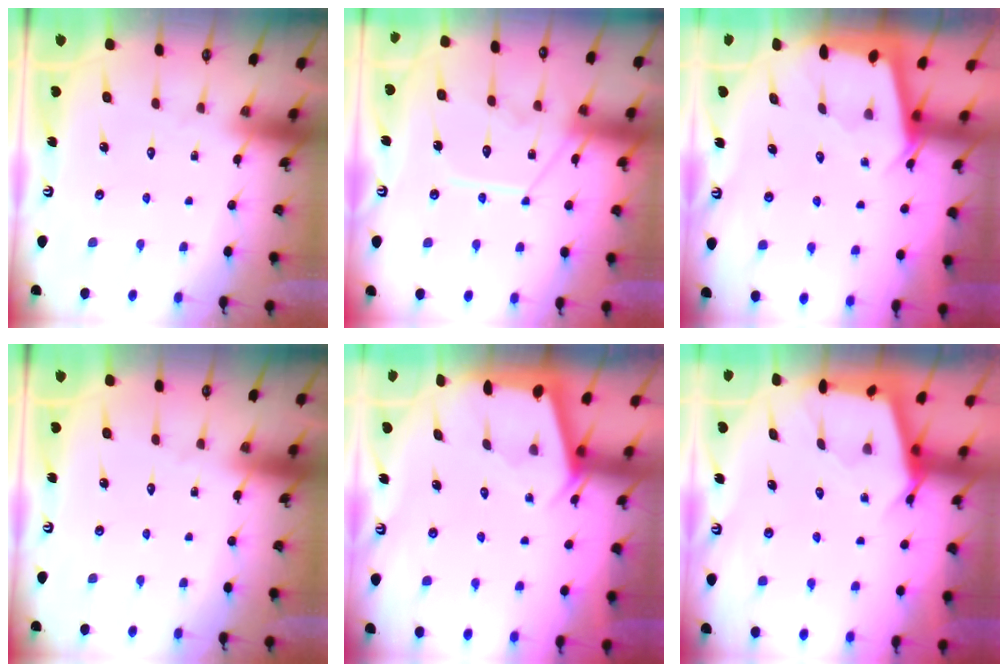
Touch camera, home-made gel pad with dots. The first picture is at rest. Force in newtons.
{"total": 13.4, "press": 13.4, "slide": 1.3}
{"total": 2.2, "press": 2.2, "slide": 0.3}
{"total": 0.0}
{"total": 2.2, "press": 2.2, "slide": 0.3}
{"total": 2.7, "press": 2.7, "slide": 0.3}